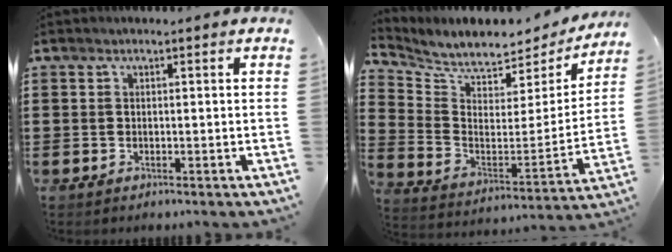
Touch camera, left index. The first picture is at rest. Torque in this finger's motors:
{"motor_torque": [1.53, -0.61, 0.01, -0.07]}